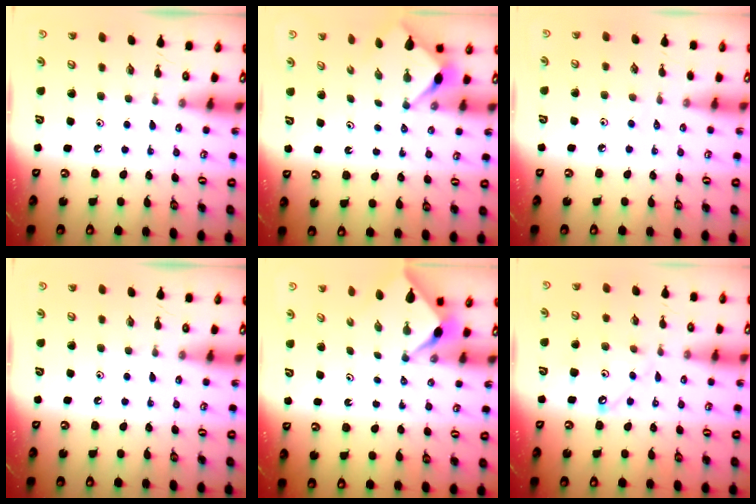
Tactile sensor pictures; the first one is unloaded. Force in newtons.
{"total": 3.4, "press": 3.4, "slide": 0.3}
{"total": 3.7, "press": 3.6, "slide": 0.7}
{"total": 0.0}
{"total": 2.1, "press": 2.1, "slide": 0.3}
{"total": 9.9, "press": 9.9, "slide": 0.9}